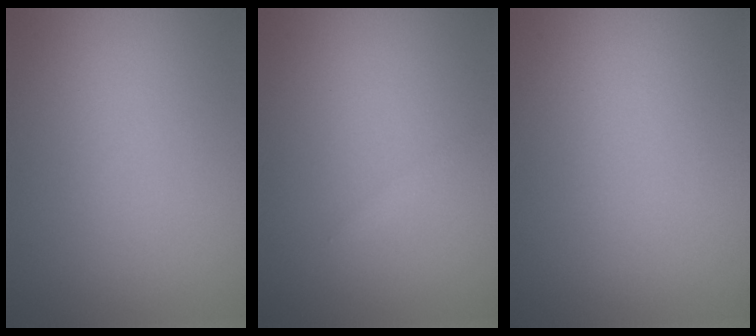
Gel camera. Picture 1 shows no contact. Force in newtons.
{"total": 0.6, "press": 0.6, "slide": 0.0}
{"total": 0.0}